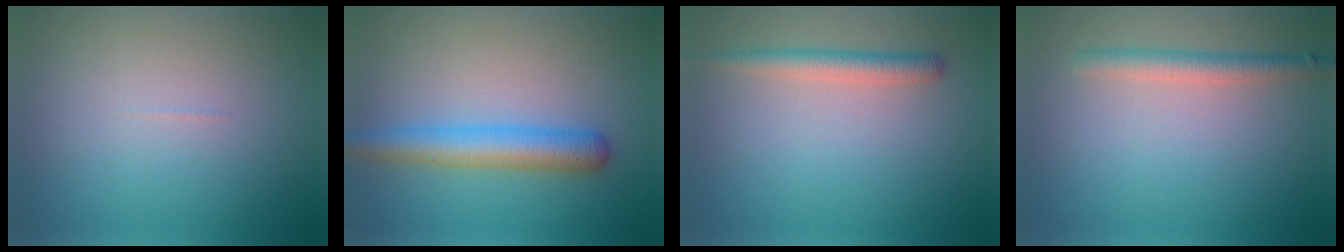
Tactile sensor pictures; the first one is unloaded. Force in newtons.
{"total": 4.1, "press": 4.1, "slide": 0.1}
{"total": 2.3, "press": 2.3, "slide": 0.2}
{"total": 2.3, "press": 2.3, "slide": 0.1}